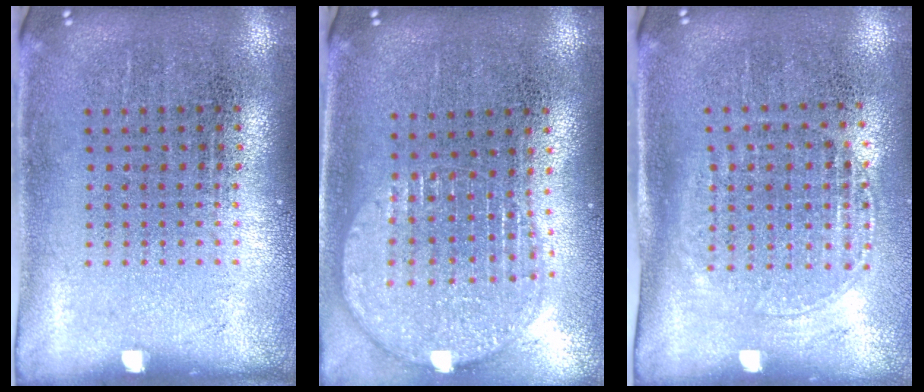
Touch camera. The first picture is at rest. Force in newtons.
{"total": 1.8, "press": 1.5, "slide": 1.0}
{"total": 1.4, "press": 1.2, "slide": 0.8}